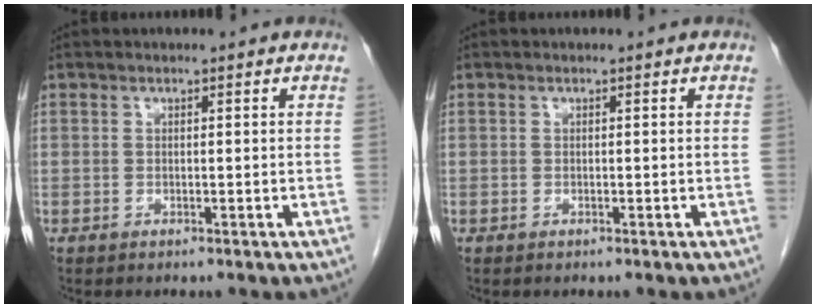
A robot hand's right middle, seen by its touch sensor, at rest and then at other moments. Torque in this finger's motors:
{"motor_torque": [-0.01, 0.02, 0.05, 0.01]}